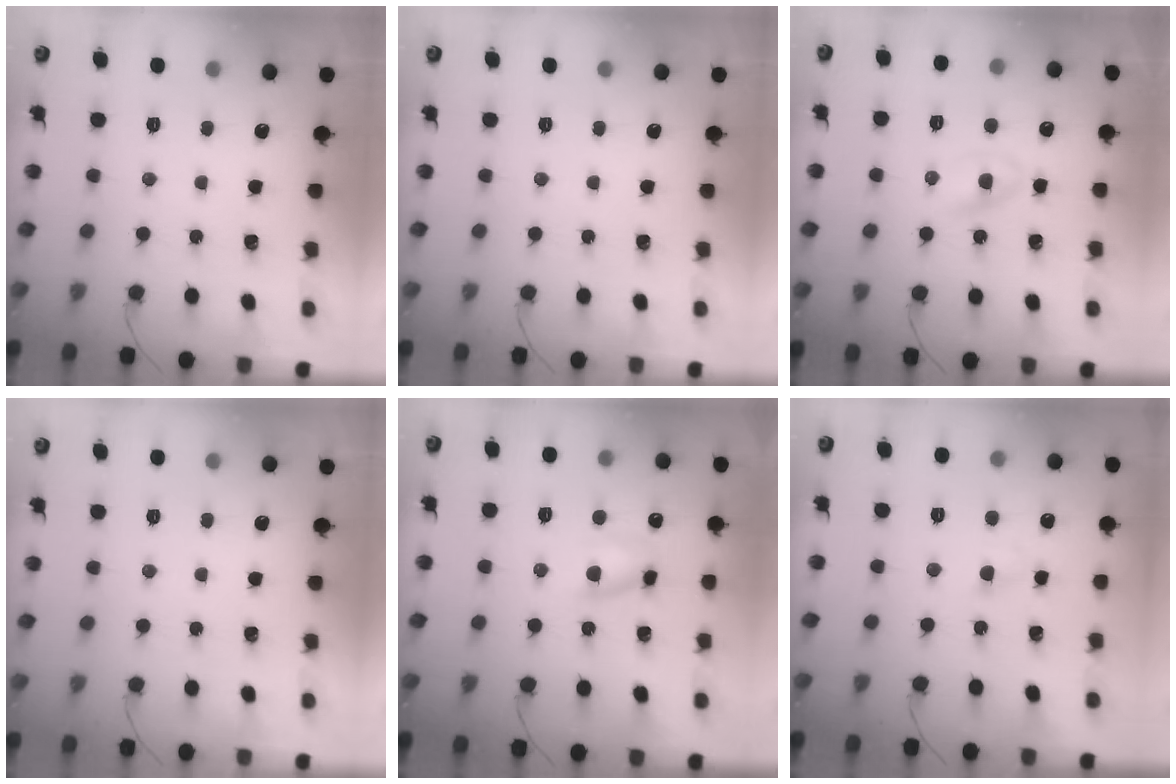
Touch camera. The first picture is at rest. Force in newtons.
{"total": 0.0}
{"total": 1.9, "press": 1.7, "slide": 0.8}
{"total": 0.0}
{"total": 6.4, "press": 6.3, "slide": 1.1}
{"total": 2.9, "press": 2.7, "slide": 1.2}